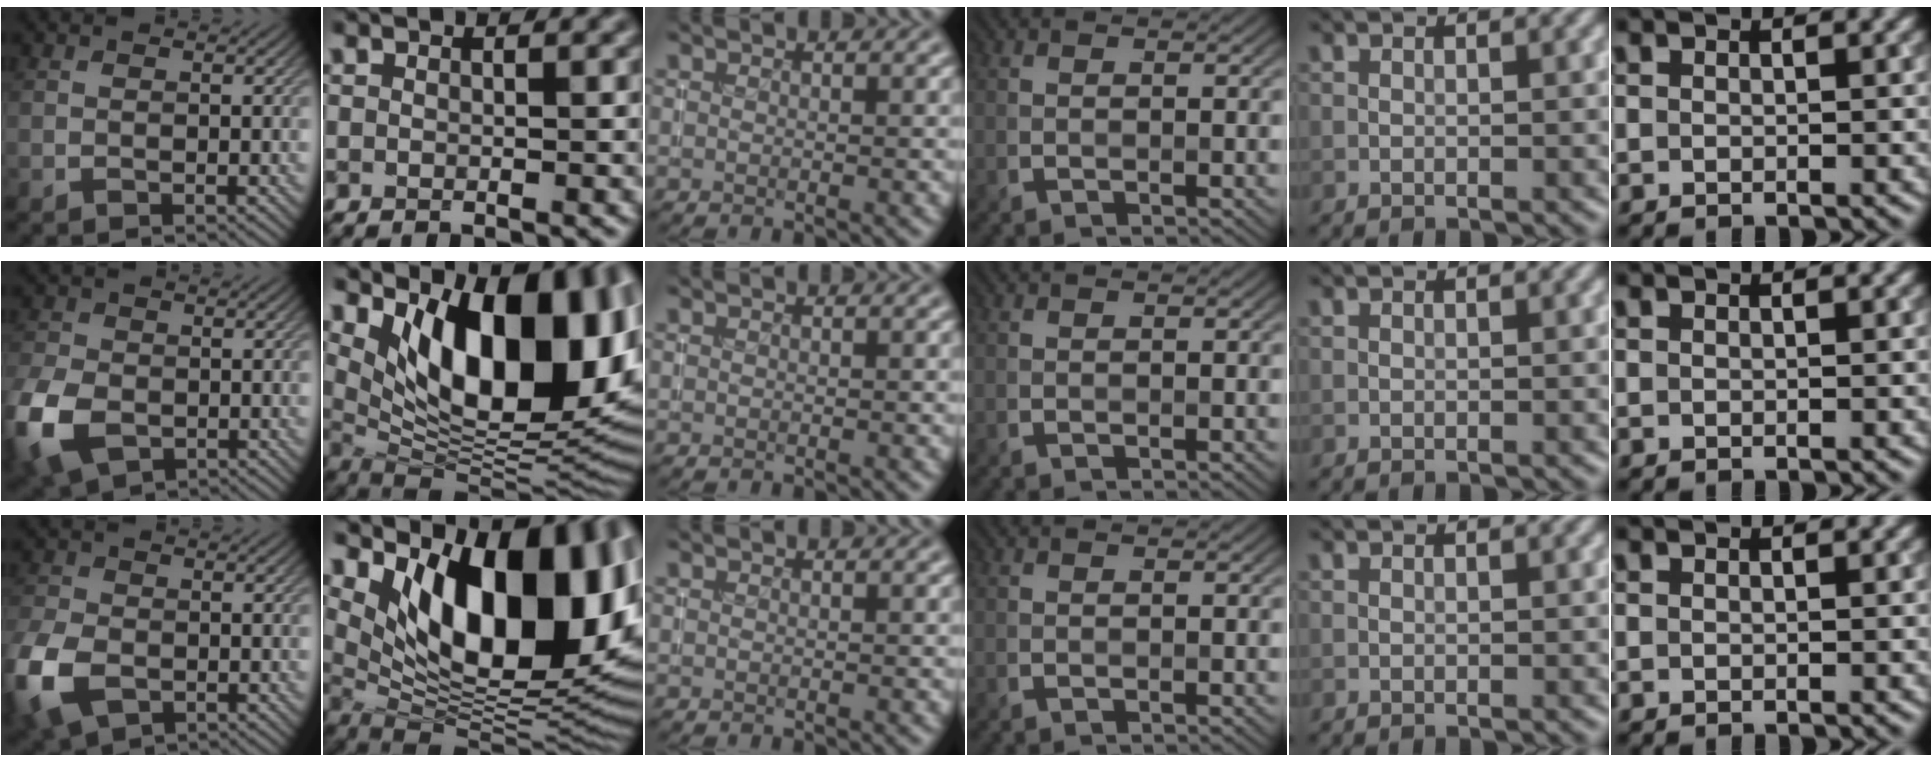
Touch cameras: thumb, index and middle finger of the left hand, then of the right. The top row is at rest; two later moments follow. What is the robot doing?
{"motion": "insert", "object": "coin"}